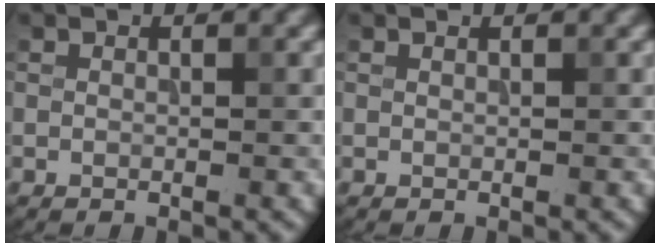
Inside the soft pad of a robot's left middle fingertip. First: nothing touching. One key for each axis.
{"total": 0.0}